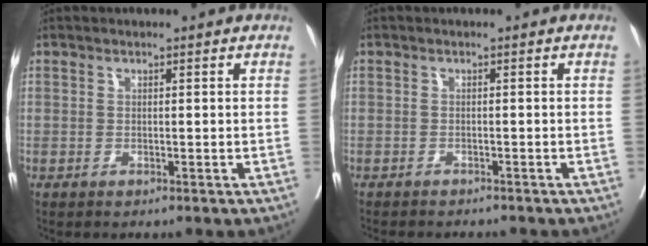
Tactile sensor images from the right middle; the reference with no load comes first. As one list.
[{"total": 5.1, "force": [-4.6, 1.0, 1.8], "torque": [-0.025, -0.005, -0.061]}]